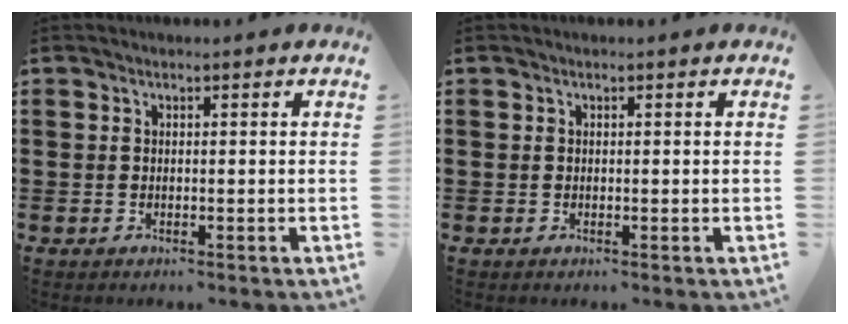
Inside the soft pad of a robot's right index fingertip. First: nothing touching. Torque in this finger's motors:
{"motor_torque": [0.03, 0.03, 0.00, 0.00]}